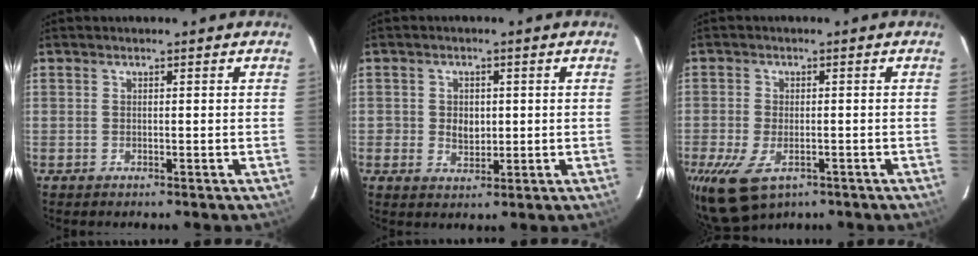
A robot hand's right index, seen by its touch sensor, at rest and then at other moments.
{"total": 3.7, "force": [0.0, 3.1, 1.9], "torque": [-0.036, 0.003, 0.002]}
{"total": 7.5, "force": [-3.9, 4.2, 4.8], "torque": [-0.110, -0.022, -0.068]}